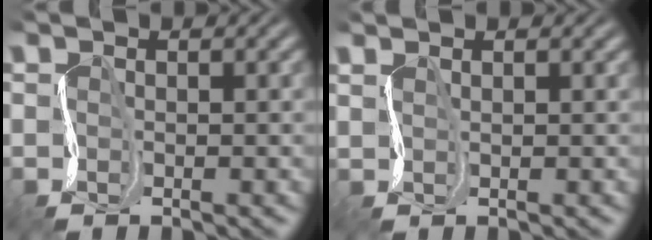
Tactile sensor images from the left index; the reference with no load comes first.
{"total": 1.6, "force": [1.6, 0.2, -0.2], "torque": [0.007, 0.000, 0.031]}